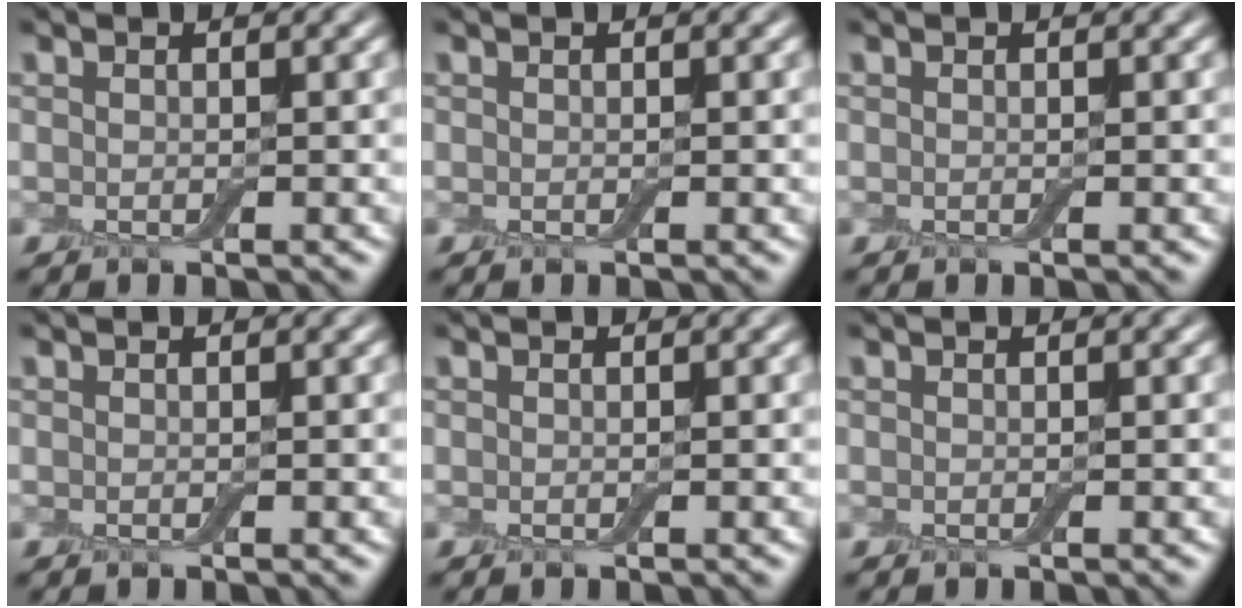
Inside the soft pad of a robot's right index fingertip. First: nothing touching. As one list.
[{"total": 0.0}, {"total": 0.0}, {"total": 0.0}, {"total": 0.0}, {"total": 0.0}]